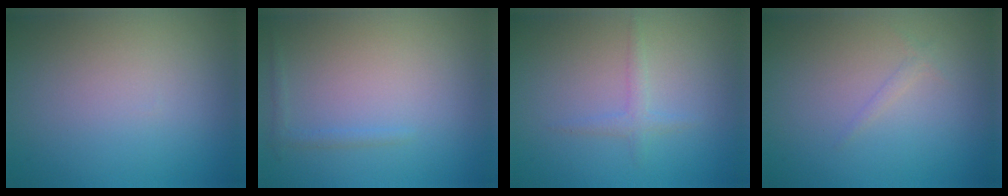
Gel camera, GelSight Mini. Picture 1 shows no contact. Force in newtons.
{"total": 0.8, "press": 0.8, "slide": 0.1}
{"total": 1.3, "press": 1.3, "slide": 0.0}
{"total": 0.6, "press": 0.6, "slide": 0.1}